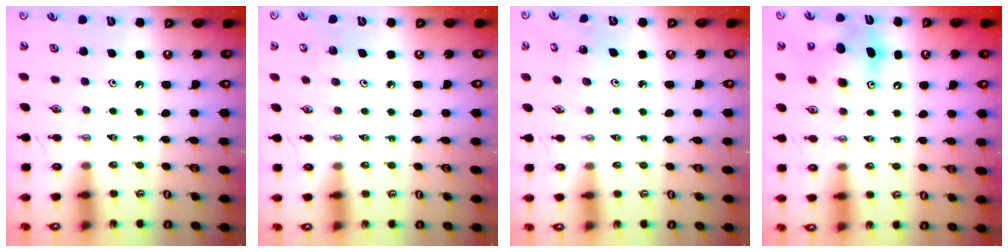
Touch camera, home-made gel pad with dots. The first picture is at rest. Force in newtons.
{"total": 5.0, "press": 5.0, "slide": 0.5}
{"total": 2.8, "press": 2.8, "slide": 0.3}
{"total": 9.0, "press": 8.8, "slide": 2.0}